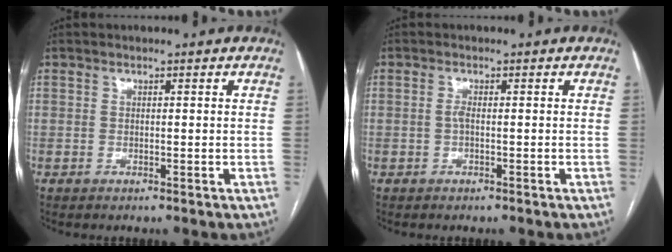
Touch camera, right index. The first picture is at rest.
{"total": 1.0, "force": [-0.2, 0.2, 0.9], "torque": [-0.019, 0.001, -0.005]}